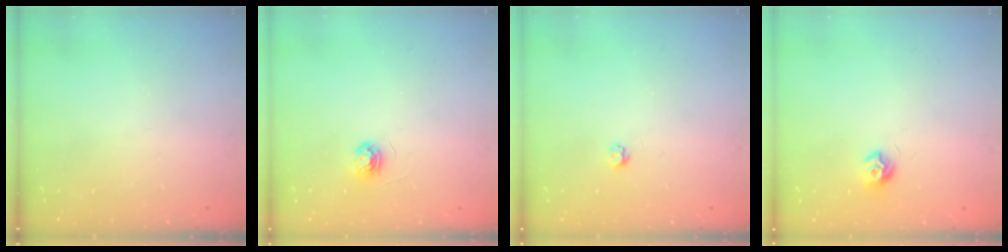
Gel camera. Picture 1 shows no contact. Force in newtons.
{"total": 4.4, "press": 4.4, "slide": 0.5}
{"total": 2.7, "press": 2.7, "slide": 0.4}
{"total": 6.7, "press": 6.6, "slide": 0.6}